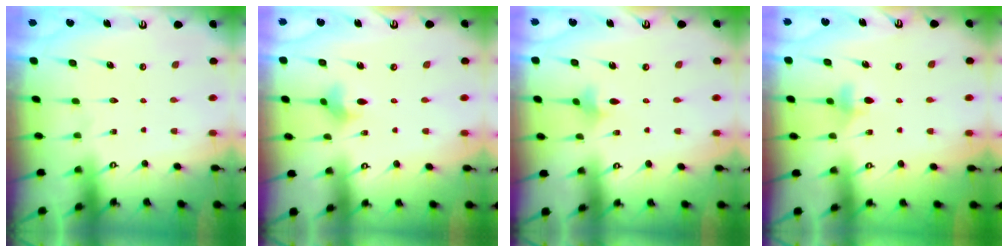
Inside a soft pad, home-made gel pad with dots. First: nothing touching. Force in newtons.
{"total": 2.9, "press": 2.9, "slide": 0.4}
{"total": 2.5, "press": 2.4, "slide": 0.6}
{"total": 4.9, "press": 4.8, "slide": 0.9}